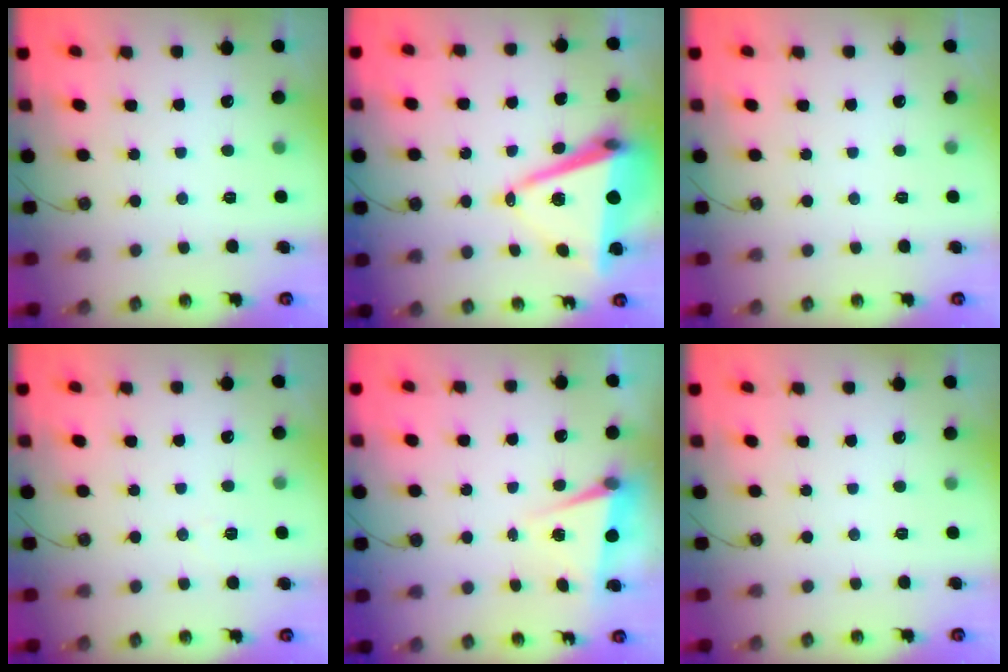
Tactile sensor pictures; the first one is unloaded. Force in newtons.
{"total": 11.7, "press": 11.0, "slide": 4.0}
{"total": 0.0}
{"total": 6.9, "press": 5.4, "slide": 4.3}
{"total": 4.5, "press": 3.4, "slide": 2.9}
{"total": 0.0}